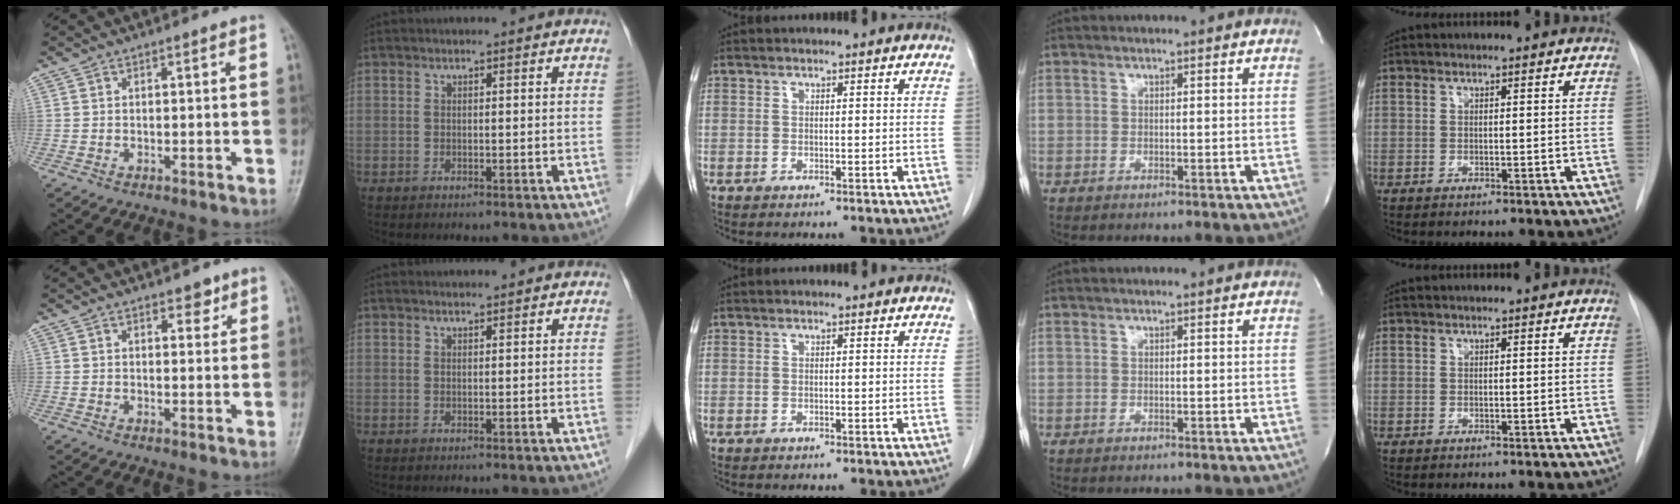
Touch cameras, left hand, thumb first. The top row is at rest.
{"thumb": {"total": 2.5, "force": [1.7, 1.3, 1.3], "torque": [-0.003, -0.009, 0.023]}, "index": {"total": 0.6, "force": [0.6, 0.0, 0.0], "torque": [-0.010, 0.001, 0.012]}}